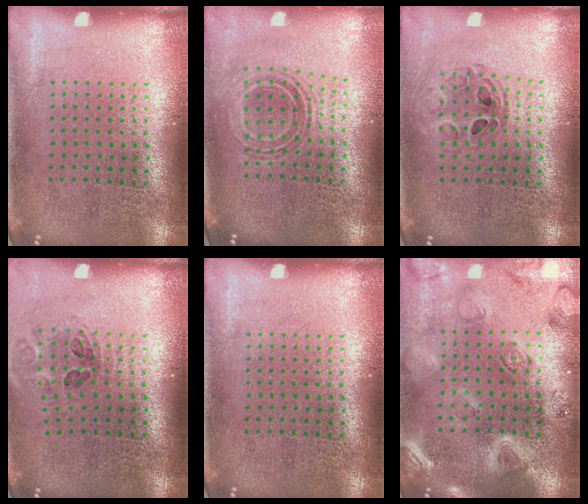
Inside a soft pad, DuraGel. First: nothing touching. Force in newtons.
{"total": 0.7, "press": 0.7, "slide": 0.2}
{"total": 0.8, "press": 0.7, "slide": 0.2}
{"total": 1.0, "press": 0.9, "slide": 0.1}
{"total": 0.0}
{"total": 3.0, "press": 2.9, "slide": 0.8}